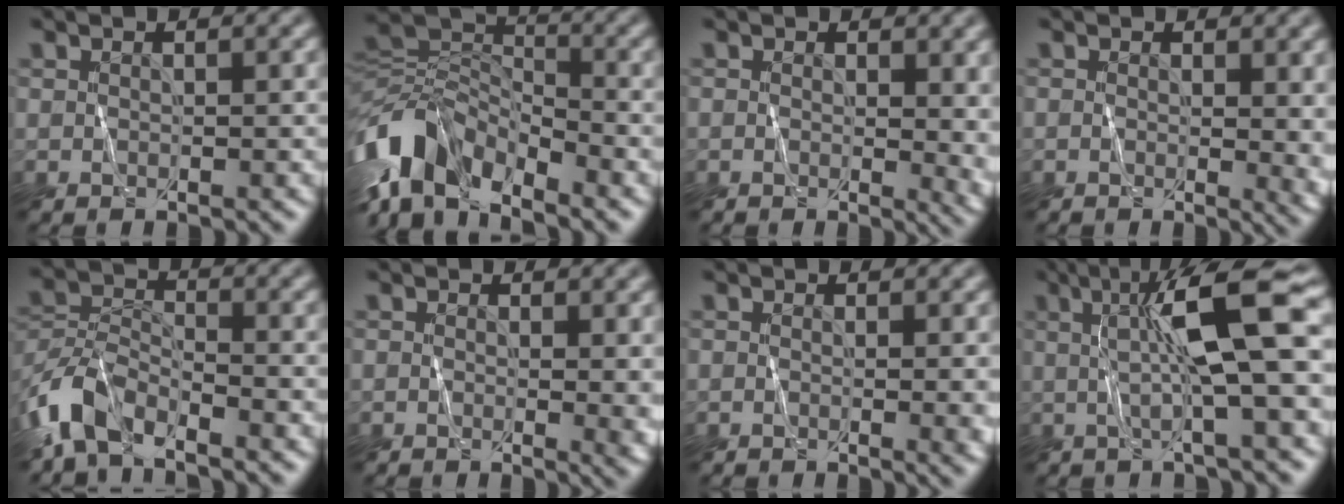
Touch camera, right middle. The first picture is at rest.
{"total": 8.7, "force": [-5.4, 4.4, 5.2], "torque": [-0.099, -0.001, -0.114]}
{"total": 4.1, "force": [0.4, 2.1, 3.5], "torque": [-0.030, -0.005, 0.007]}
{"total": 3.4, "force": [0.3, 1.5, 3.0], "torque": [-0.025, -0.004, 0.006]}
{"total": 5.1, "force": [-4.1, 2.0, 2.2], "torque": [-0.046, -0.001, -0.093]}
{"total": 2.7, "force": [0.2, 0.8, 2.5], "torque": [-0.024, -0.002, 0.003]}
{"total": 2.1, "force": [0.1, 0.6, 2.0], "torque": [-0.015, 0.002, -0.002]}
{"total": 7.9, "force": [1.3, 1.0, 7.7], "torque": [-0.123, 0.007, 0.019]}